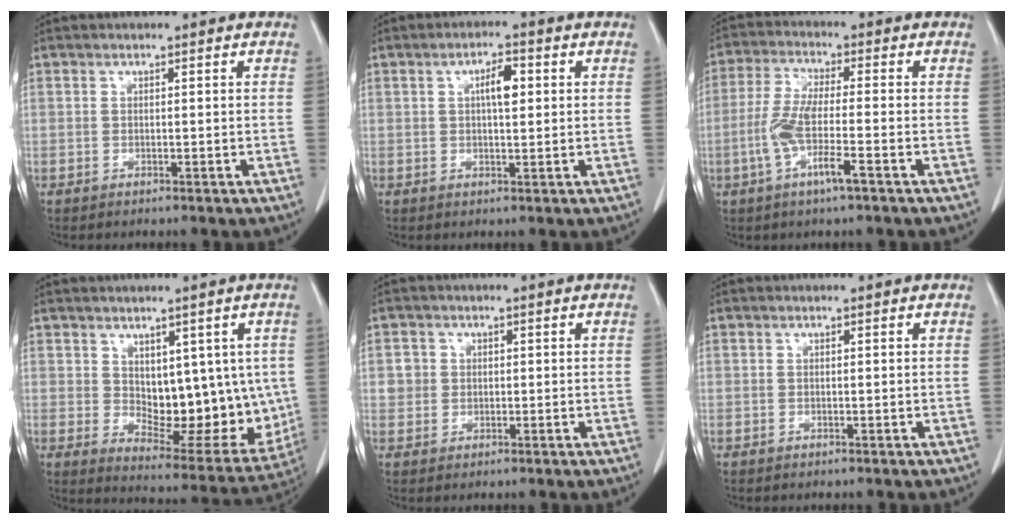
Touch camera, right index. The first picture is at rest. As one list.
[{"total": 3.9, "force": [0.9, 1.2, 3.6], "torque": [-0.062, 0.007, 0.014]}, {"total": 8.3, "force": [-3.1, 0.6, 7.7], "torque": [-0.157, -0.007, -0.064]}, {"total": 13.4, "force": [1.3, 7.1, 11.3], "torque": [-0.137, -0.007, 0.042]}, {"total": 2.5, "force": [0.4, 2.4, 0.3], "torque": [0.006, 0.004, 0.007]}, {"total": 0.0}]